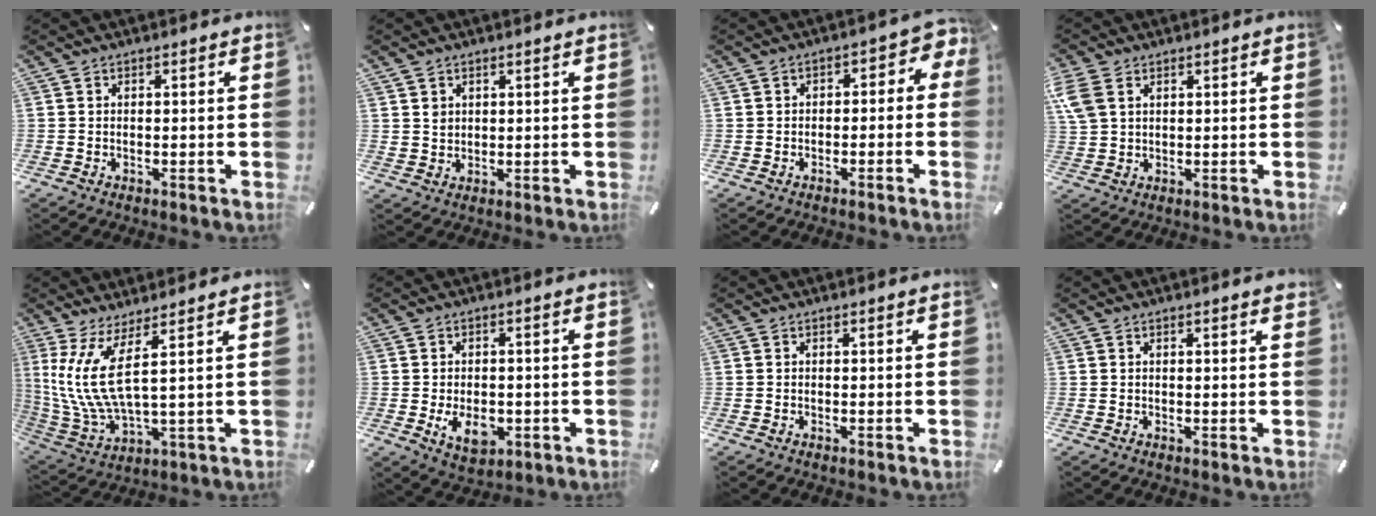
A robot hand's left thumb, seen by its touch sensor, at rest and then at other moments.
{"total": 2.3, "force": [1.3, 1.9, 0.2], "torque": [0.002, -0.003, 0.024]}
{"total": 3.8, "force": [-1.5, 2.6, 2.4], "torque": [-0.038, 0.015, -0.034]}
{"total": 5.5, "force": [2.4, 3.8, 3.1], "torque": [-0.080, 0.001, 0.047]}
{"total": 12.7, "force": [4.1, 3.6, 11.5], "torque": [-0.259, -0.020, 0.076]}
{"total": 7.1, "force": [-1.5, 4.6, 5.2], "torque": [-0.094, -0.003, -0.028]}
{"total": 0.0}
{"total": 0.9, "force": [0.5, 0.1, 0.8], "torque": [-0.016, 0.000, 0.008]}